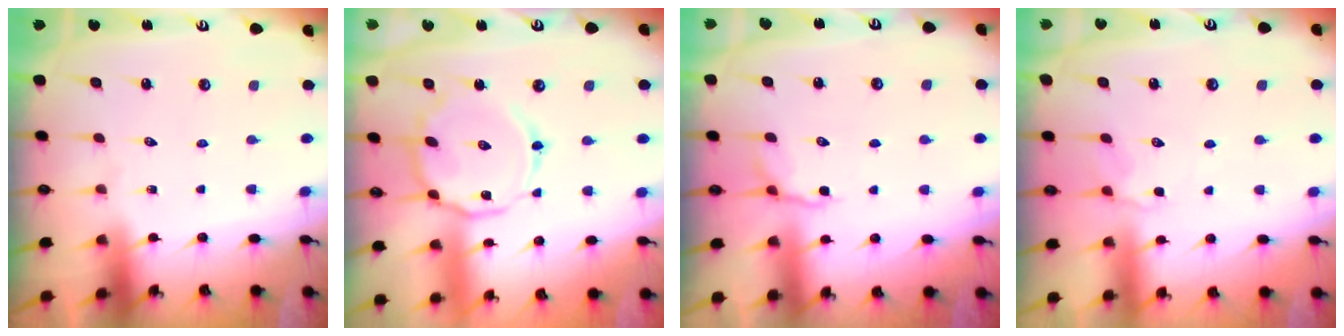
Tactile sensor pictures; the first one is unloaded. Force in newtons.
{"total": 11.7, "press": 11.7, "slide": 0.7}
{"total": 3.5, "press": 3.2, "slide": 1.5}
{"total": 1.9, "press": 1.5, "slide": 1.1}